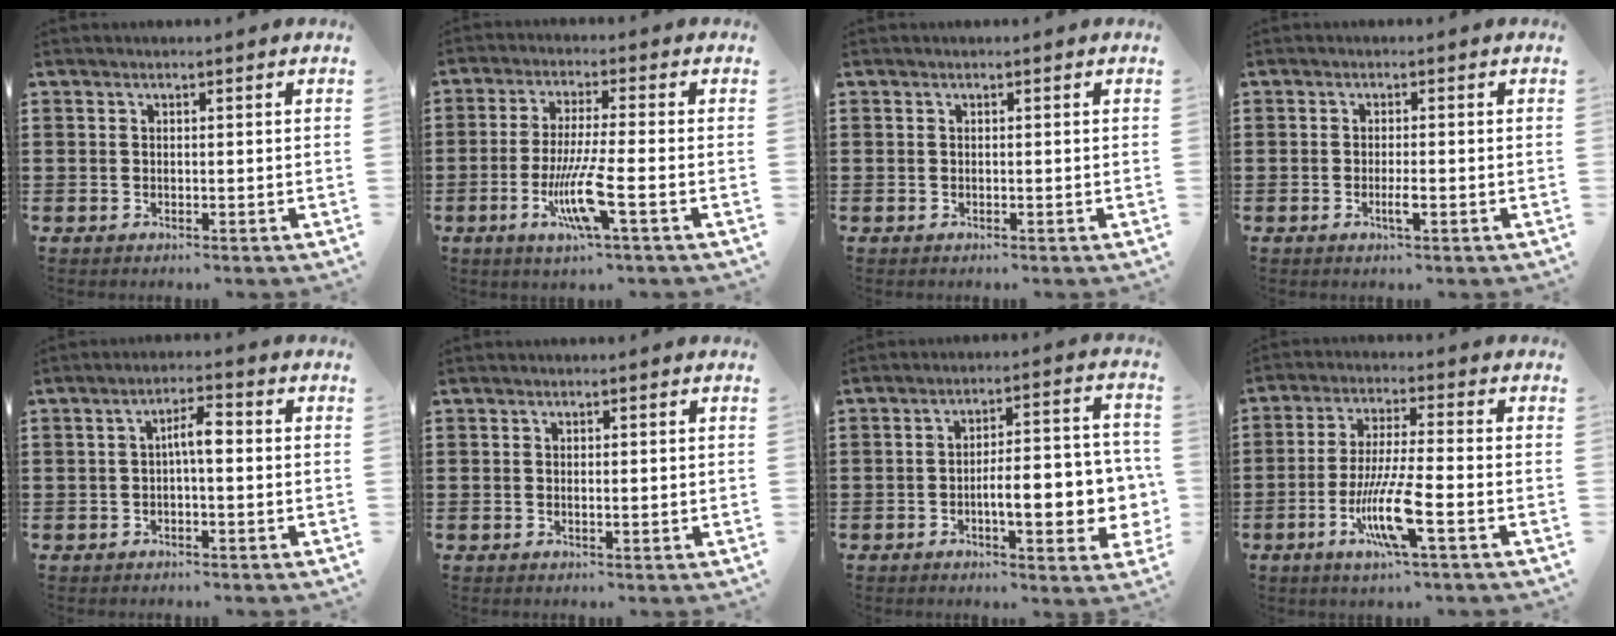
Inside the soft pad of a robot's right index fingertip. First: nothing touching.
{"total": 8.6, "force": [-3.0, 0.6, 8.0], "torque": [-0.165, -0.019, -0.059]}
{"total": 0.0}
{"total": 2.2, "force": [-0.8, 0.3, 2.0], "torque": [-0.043, -0.002, -0.015]}
{"total": 3.6, "force": [-0.3, 0.9, 3.5], "torque": [-0.065, 0.010, -0.009]}
{"total": 0.5, "force": [0.1, 0.2, 0.5], "torque": [-0.011, 0.000, 0.001]}
{"total": 9.7, "force": [-2.4, 3.2, 8.9], "torque": [-0.124, -0.003, -0.043]}
{"total": 9.7, "force": [-3.9, 1.0, 8.8], "torque": [-0.182, -0.015, -0.077]}